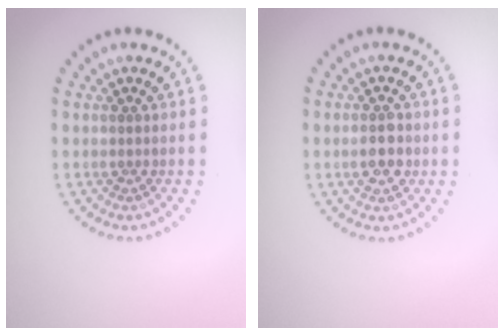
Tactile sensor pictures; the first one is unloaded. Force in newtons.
{"total": 2.9, "press": 2.9, "slide": 0.1}